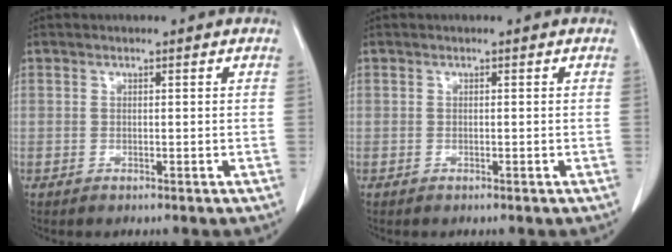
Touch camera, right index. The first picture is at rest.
{"total": 0.0}